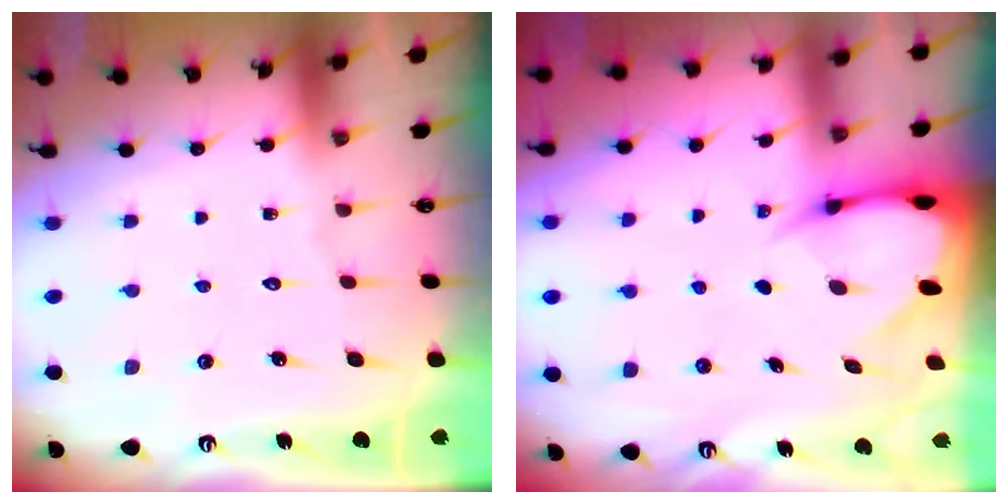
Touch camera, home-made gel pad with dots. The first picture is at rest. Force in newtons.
{"total": 4.9, "press": 4.8, "slide": 0.7}